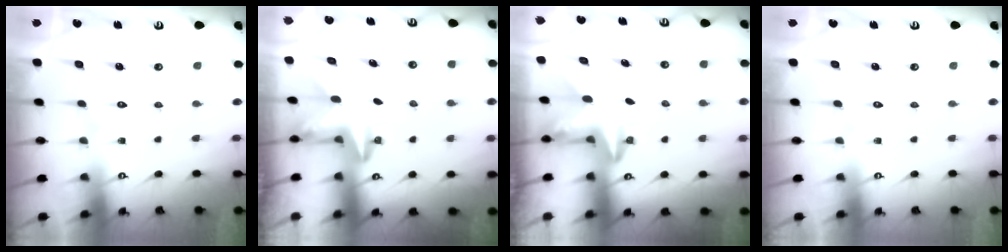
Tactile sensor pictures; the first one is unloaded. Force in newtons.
{"total": 3.2, "press": 3.1, "slide": 0.7}
{"total": 2.9, "press": 2.8, "slide": 0.7}
{"total": 0.0}